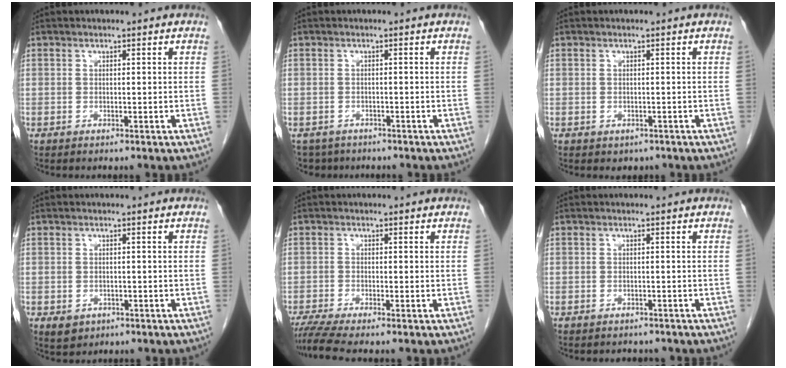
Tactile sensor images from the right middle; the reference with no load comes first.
{"total": 4.0, "force": [-3.2, 2.4, 0.1], "torque": [0.002, 0.000, -0.050]}
{"total": 1.2, "force": [-0.6, 0.9, 0.4], "torque": [-0.008, 0.001, -0.001]}
{"total": 2.4, "force": [-1.1, 1.9, 1.0], "torque": [-0.016, 0.000, -0.006]}
{"total": 4.1, "force": [-3.4, -0.6, 2.2], "torque": [-0.045, -0.013, -0.065]}
{"total": 3.1, "force": [-2.8, 1.3, 0.5], "torque": [-0.008, -0.001, -0.034]}